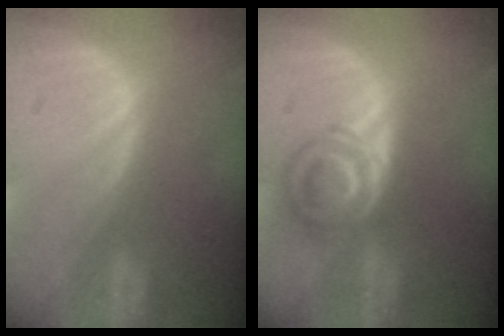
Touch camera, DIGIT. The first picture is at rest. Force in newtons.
{"total": 6.5, "press": 5.8, "slide": 3.0}